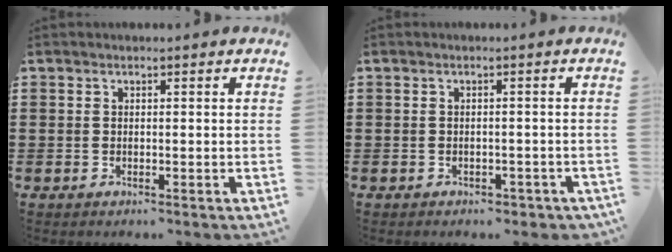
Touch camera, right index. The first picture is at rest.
{"total": 1.0, "force": [-0.9, 0.3, 0.0], "torque": [-0.005, -0.002, -0.020]}